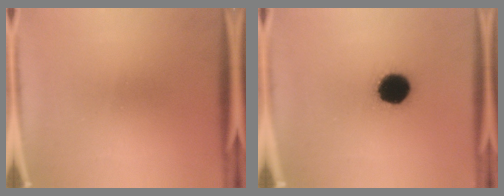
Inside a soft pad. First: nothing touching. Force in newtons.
{"total": 12.8}